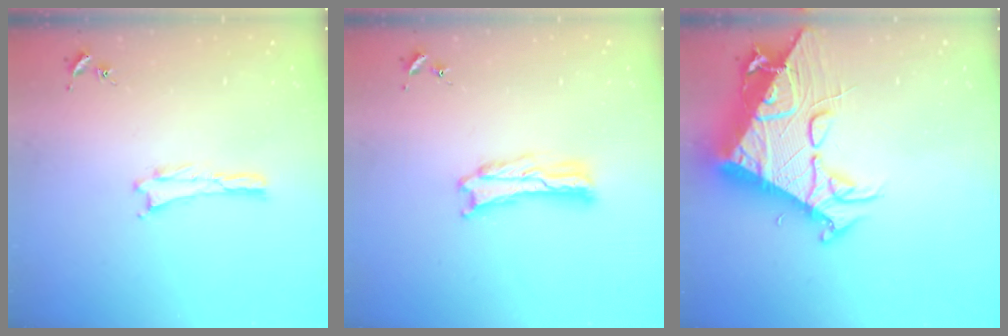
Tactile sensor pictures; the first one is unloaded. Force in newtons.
{"total": 2.8, "press": 2.7, "slide": 0.4}
{"total": 15.2, "press": 15.0, "slide": 1.9}